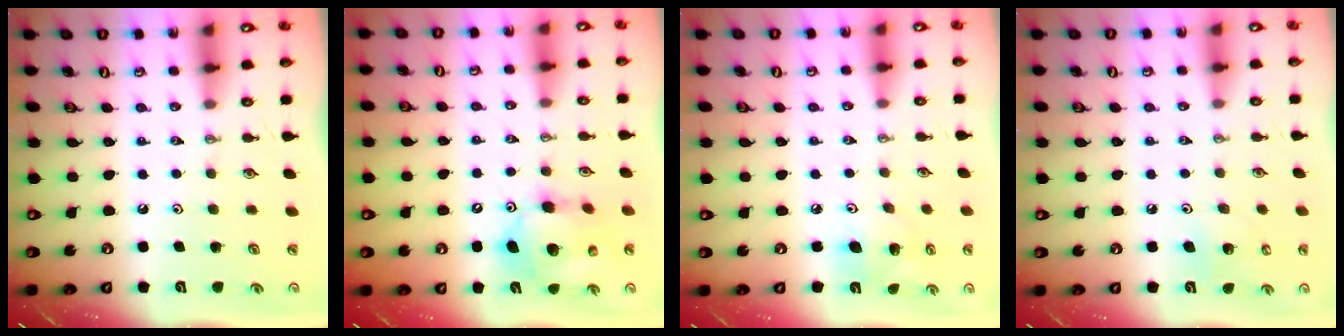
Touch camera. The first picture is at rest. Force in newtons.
{"total": 12.9, "press": 12.6, "slide": 2.9}
{"total": 9.0, "press": 8.8, "slide": 1.4}
{"total": 6.1, "press": 6.1, "slide": 0.8}